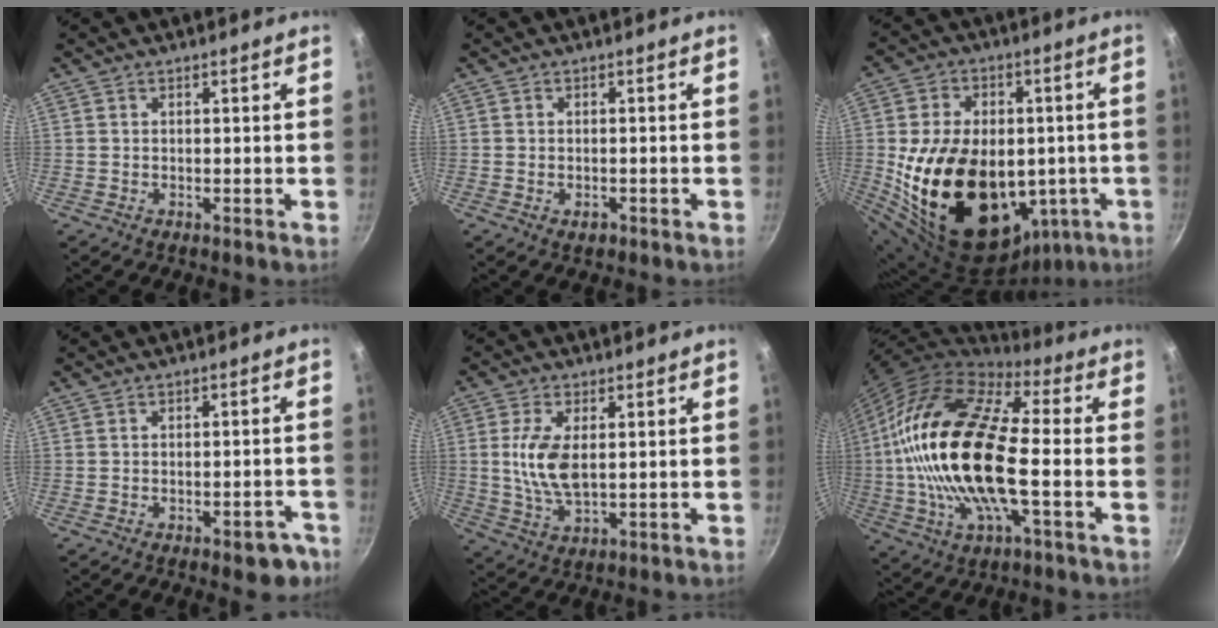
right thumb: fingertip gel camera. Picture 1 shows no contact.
{"total": 1.7, "force": [-0.8, 1.1, 1.0], "torque": [-0.016, 0.001, -0.011]}
{"total": 27.1, "force": [-3.5, 18.5, 19.4], "torque": [-0.304, 0.021, -0.033]}
{"total": 5.5, "force": [-3.3, 2.6, 3.6], "torque": [-0.017, 0.034, -0.026]}
{"total": 8.6, "force": [0.9, 4.1, 7.4], "torque": [-0.148, -0.004, 0.019]}
{"total": 24.4, "force": [-1.1, 9.9, 22.3], "torque": [-0.433, 0.022, -0.036]}